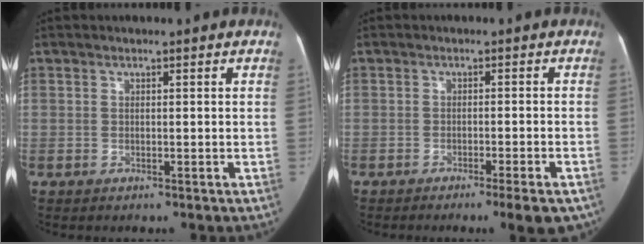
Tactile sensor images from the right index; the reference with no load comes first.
{"total": 5.2, "force": [-3.7, 0.2, 3.7], "torque": [-0.037, -0.003, -0.049]}